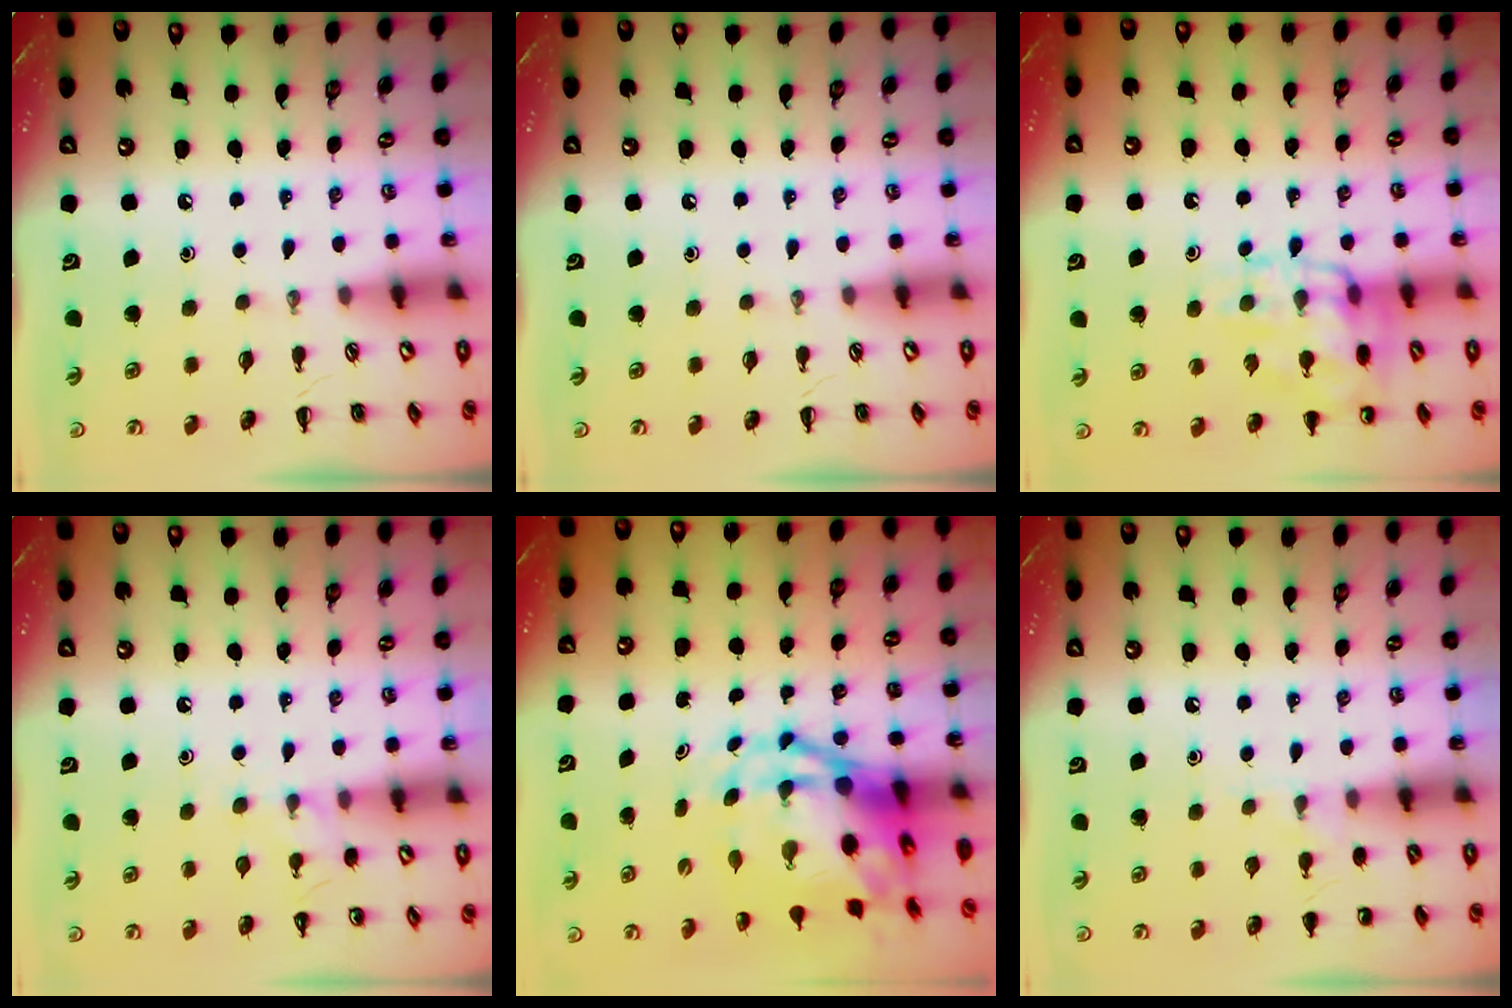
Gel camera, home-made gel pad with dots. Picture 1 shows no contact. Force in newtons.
{"total": 0.0}
{"total": 13.8, "press": 13.7, "slide": 1.5}
{"total": 7.2, "press": 7.0, "slide": 1.6}
{"total": 9.7, "press": 9.2, "slide": 2.9}
{"total": 5.5, "press": 5.2, "slide": 1.7}